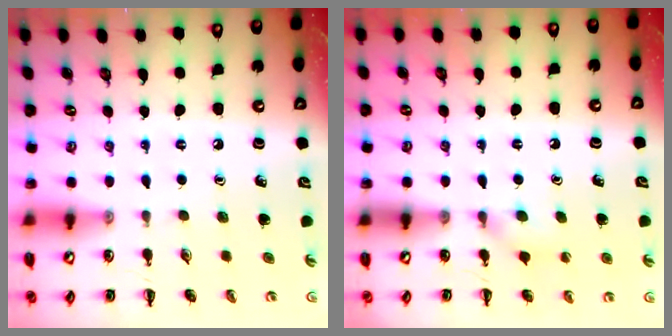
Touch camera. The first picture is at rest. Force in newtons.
{"total": 5.9, "press": 5.7, "slide": 1.6}